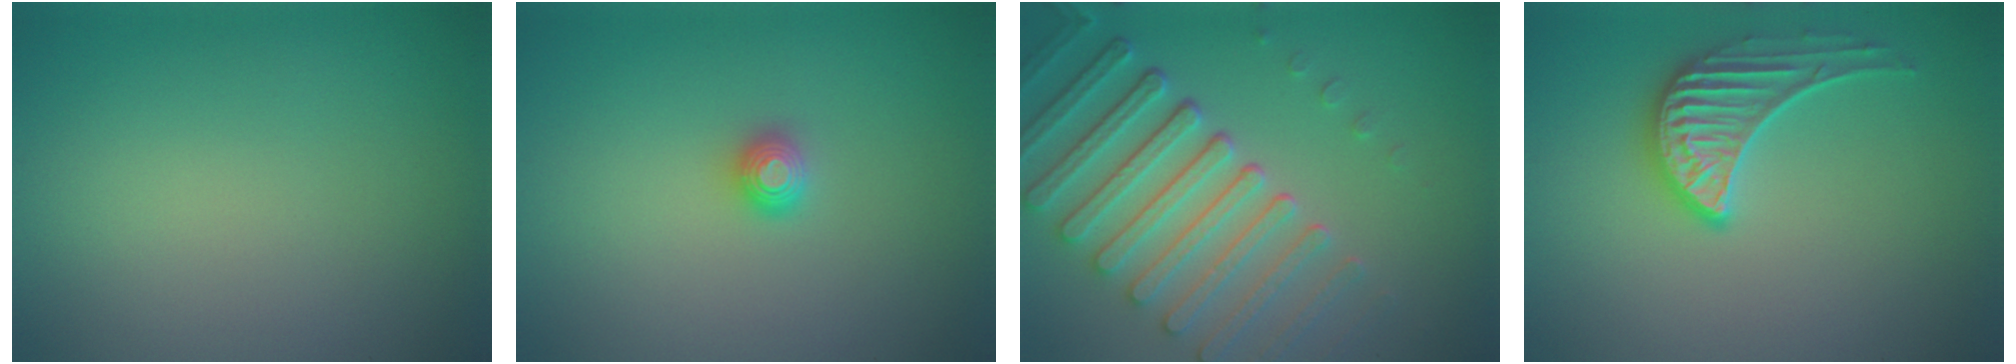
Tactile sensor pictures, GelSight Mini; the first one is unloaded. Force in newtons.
{"total": 1.2, "press": 1.2, "slide": 0.3}
{"total": 6.7, "press": 5.6, "slide": 3.6}
{"total": 3.3, "press": 3.1, "slide": 1.2}